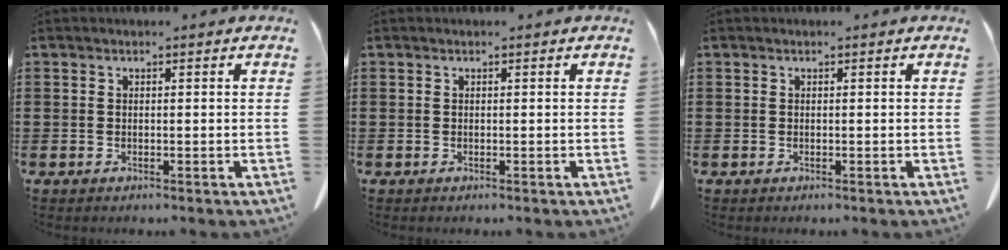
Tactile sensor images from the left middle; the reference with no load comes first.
{"total": 0.0}
{"total": 0.0}